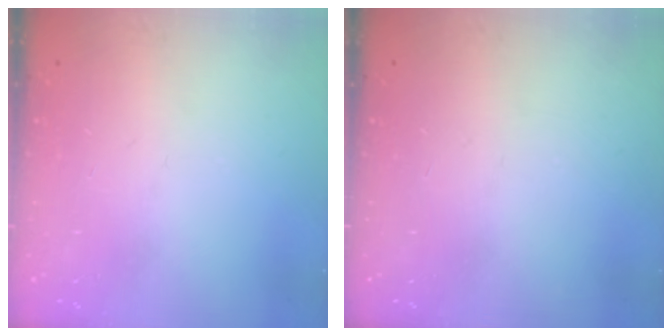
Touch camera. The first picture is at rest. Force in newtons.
{"total": 0.0}